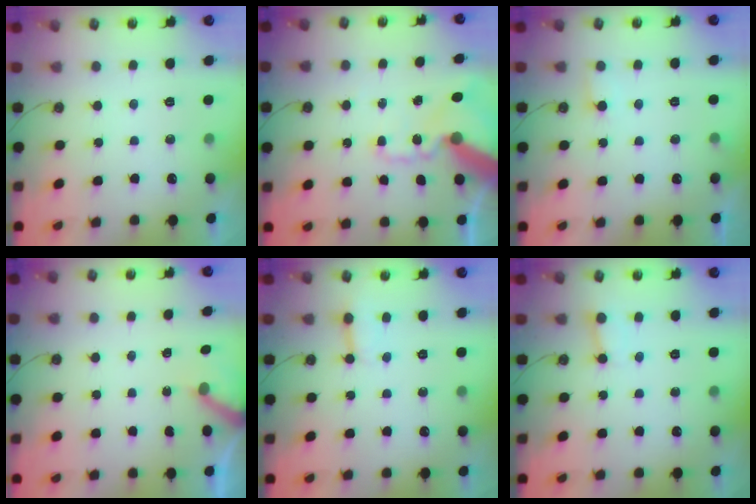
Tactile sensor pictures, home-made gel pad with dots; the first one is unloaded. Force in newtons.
{"total": 15.3, "press": 15.1, "slide": 2.4}
{"total": 5.1, "press": 5.0, "slide": 0.4}
{"total": 3.7, "press": 3.7, "slide": 0.3}
{"total": 3.0, "press": 3.0, "slide": 0.3}
{"total": 2.5, "press": 2.4, "slide": 0.4}